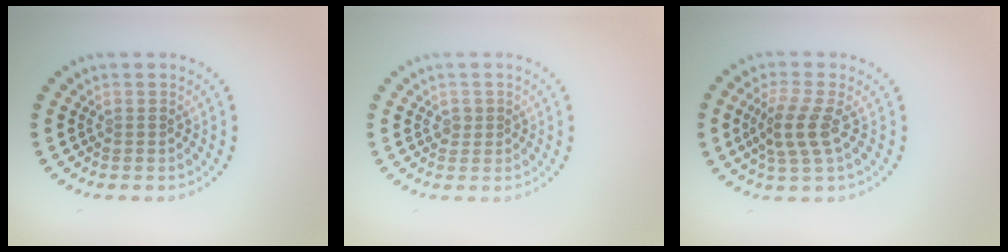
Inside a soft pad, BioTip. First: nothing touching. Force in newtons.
{"total": 0.8, "press": 0.7, "slide": 0.3}
{"total": 3.4, "press": 2.9, "slide": 1.7}